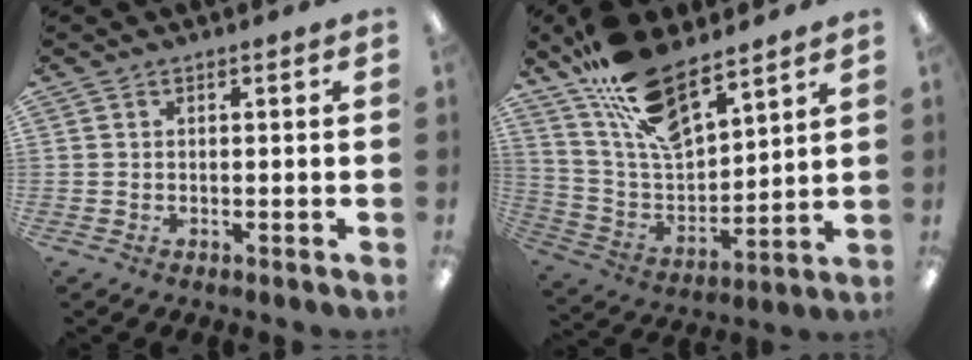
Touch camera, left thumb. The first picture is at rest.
{"total": 16.7, "force": [12.5, 6.2, 9.2], "torque": [-0.190, -0.068, 0.226]}